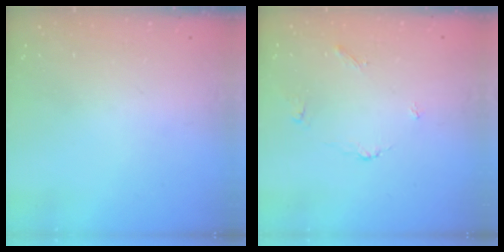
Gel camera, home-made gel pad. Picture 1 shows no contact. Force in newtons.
{"total": 3.8, "press": 3.8, "slide": 0.1}